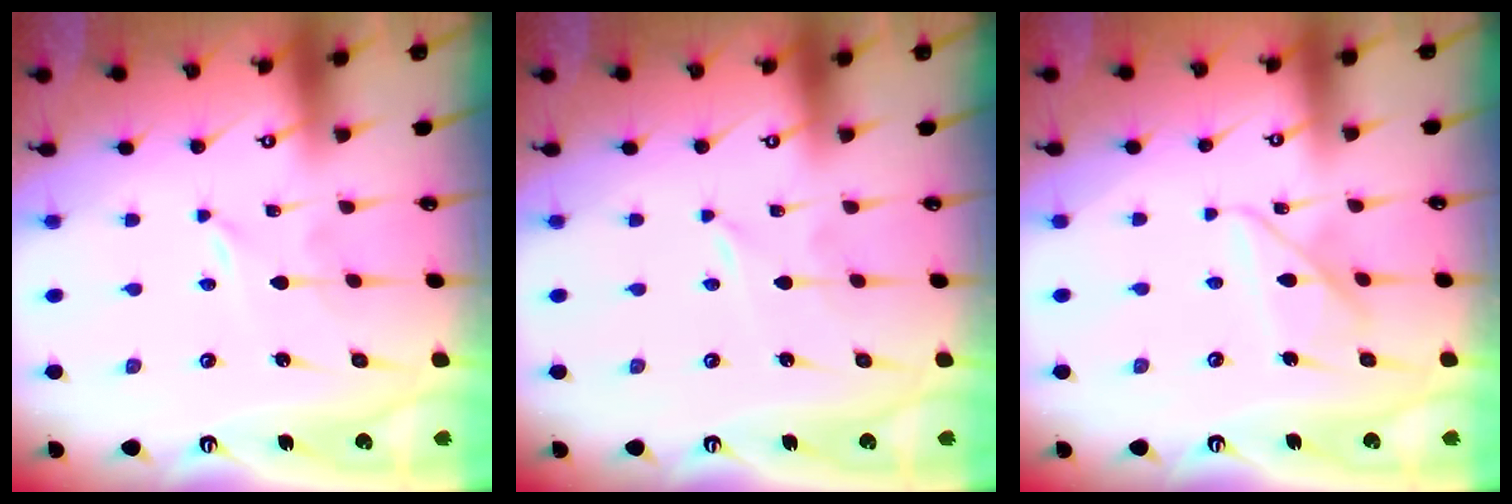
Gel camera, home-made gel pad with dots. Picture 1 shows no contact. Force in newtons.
{"total": 0.0}
{"total": 9.7, "press": 9.7, "slide": 0.7}